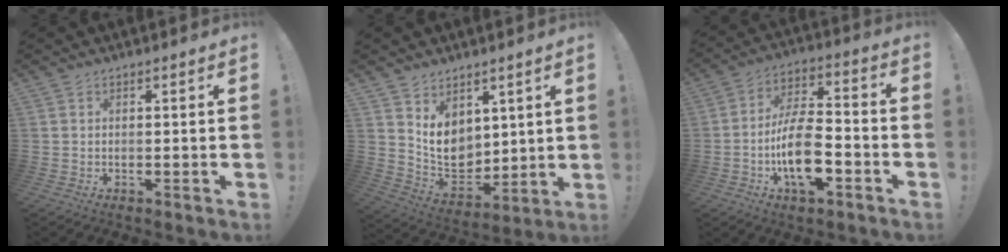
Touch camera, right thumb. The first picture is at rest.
{"total": 10.7, "force": [4.5, 8.2, 5.0], "torque": [-0.079, -0.052, 0.095]}
{"total": 15.8, "force": [-5.6, 8.0, 12.4], "torque": [-0.227, 0.026, -0.095]}